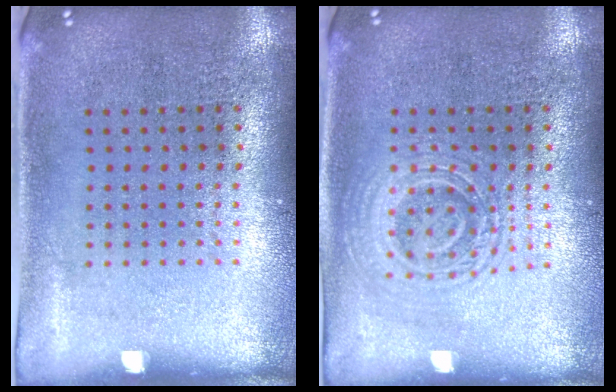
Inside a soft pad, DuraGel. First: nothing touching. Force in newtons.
{"total": 1.8, "press": 1.7, "slide": 0.4}